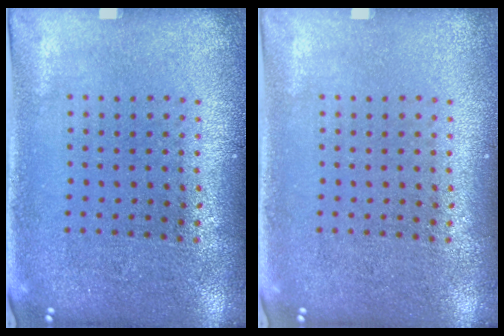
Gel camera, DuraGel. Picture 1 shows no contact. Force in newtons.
{"total": 0.0}